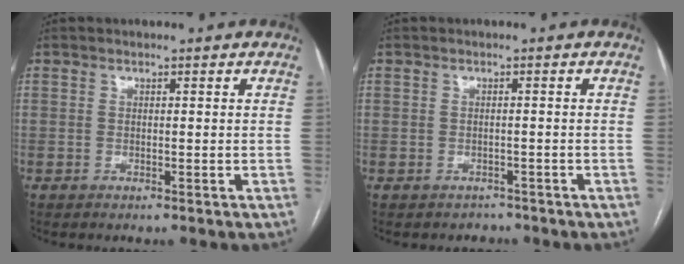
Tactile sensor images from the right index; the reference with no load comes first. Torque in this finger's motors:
{"motor_torque": [-0.97, -0.52, -1.05, -0.21]}